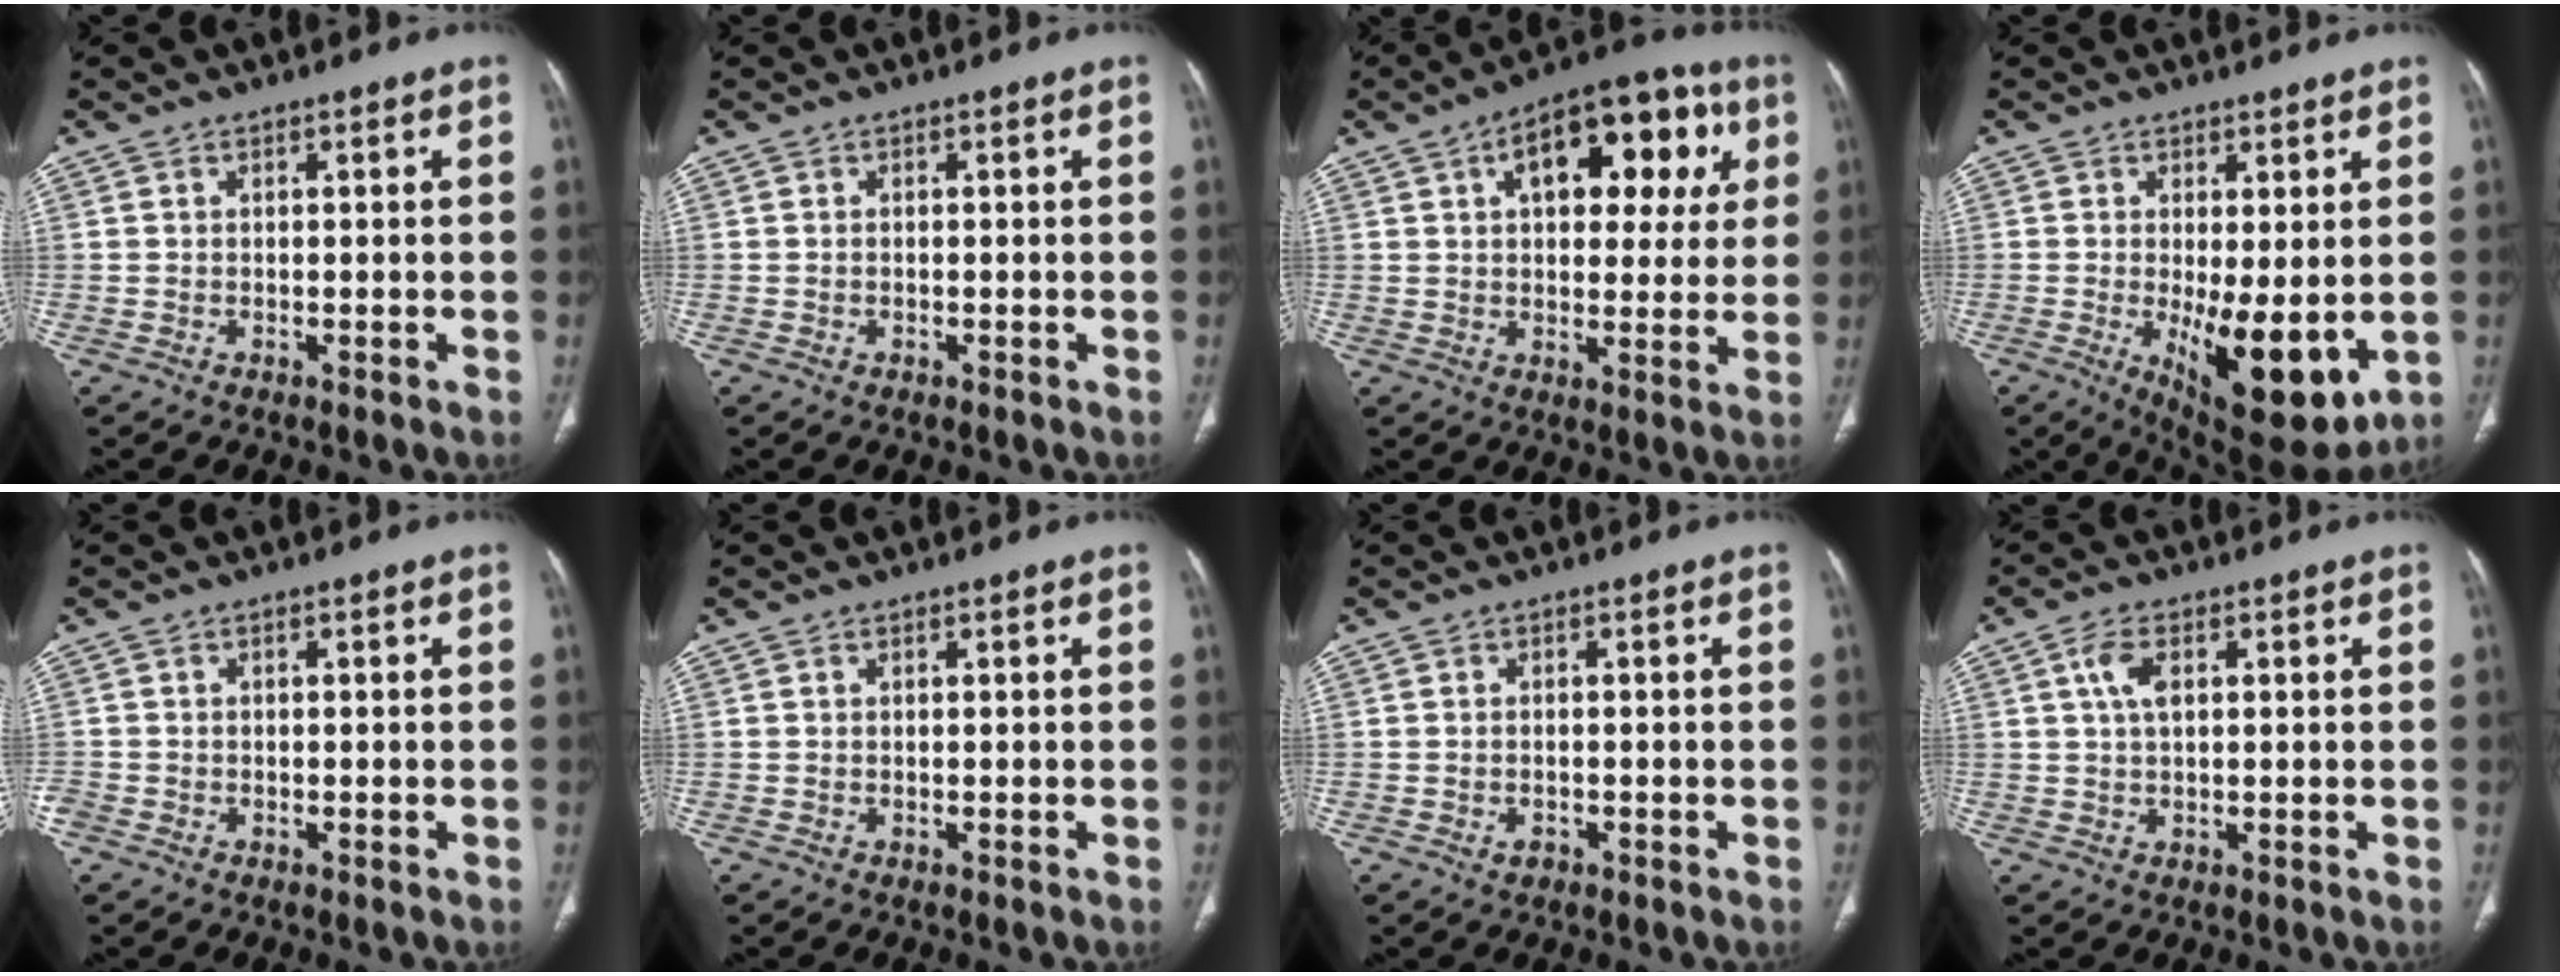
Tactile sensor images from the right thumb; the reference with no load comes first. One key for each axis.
{"total": 0.0}
{"total": 18.7, "fx": 6.6, "fy": 9.9, "fz": 14.4, "tx": -0.149, "ty": 0.013, "tz": 0.087}
{"total": 12.4, "fx": -1.9, "fy": 4.5, "fz": 11.4, "tx": -0.162, "ty": -0.031, "tz": -0.011}
{"total": 1.4, "fx": -0.6, "fy": 1.2, "fz": 0.5, "tx": -0.013, "ty": 0.003, "tz": -0.014}
{"total": 0.0}
{"total": 1.2, "fx": -0.7, "fy": 0.9, "fz": 0.6, "tx": -0.009, "ty": 0.007, "tz": -0.006}
{"total": 4.4, "fx": 1.4, "fy": 2.3, "fz": 3.5, "tx": -0.072, "ty": 0.006, "tz": 0.027}